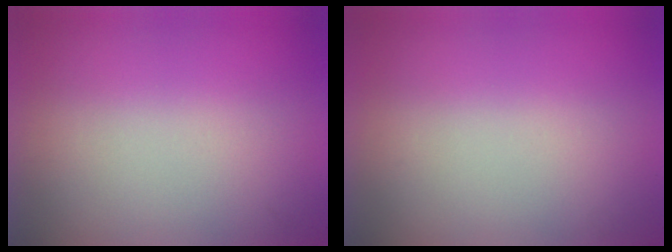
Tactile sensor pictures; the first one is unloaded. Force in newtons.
{"total": 0.0}